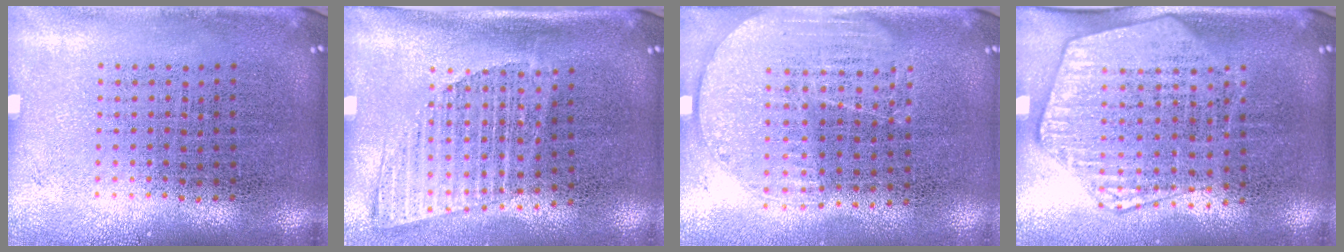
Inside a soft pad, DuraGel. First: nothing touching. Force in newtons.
{"total": 1.4, "press": 1.1, "slide": 0.9}
{"total": 1.6, "press": 1.4, "slide": 0.8}
{"total": 2.0, "press": 1.8, "slide": 0.9}